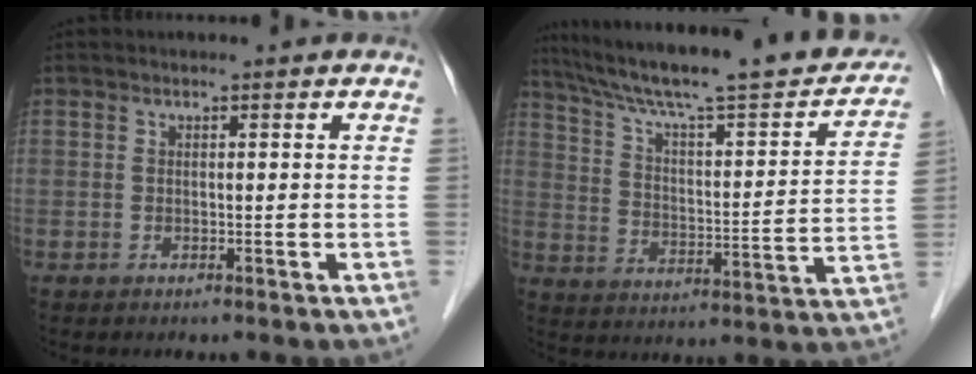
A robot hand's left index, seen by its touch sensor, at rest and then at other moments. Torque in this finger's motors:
{"motor_torque": [0.00, -0.34, 0.40, 0.13]}